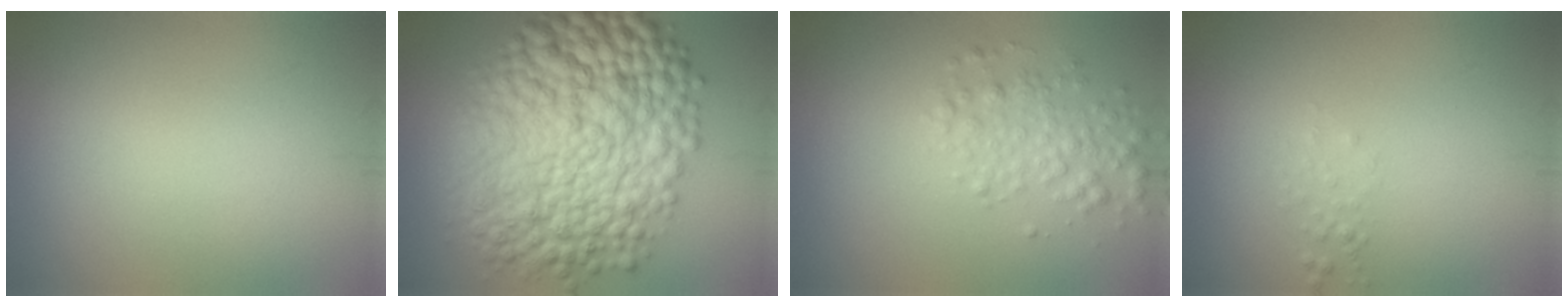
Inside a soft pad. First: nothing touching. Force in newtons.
{"total": 14.6, "press": 14.6, "slide": 0.0}
{"total": 2.8, "press": 2.8, "slide": 0.1}
{"total": 0.7, "press": 0.7, "slide": 0.1}